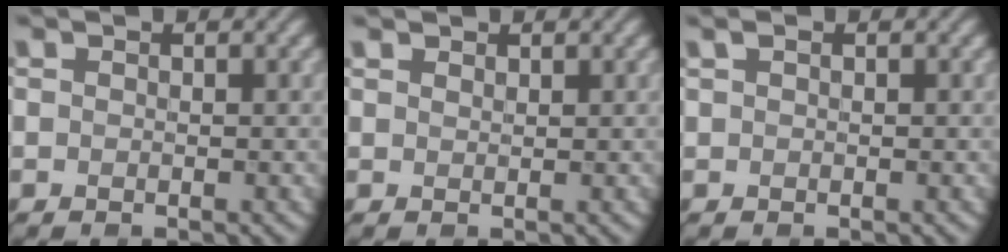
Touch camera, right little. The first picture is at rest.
{"total": 1.0, "force": [1.0, 0.2, 0.2], "torque": [-0.007, -0.002, 0.021]}
{"total": 0.6, "force": [0.3, 0.2, 0.5], "torque": [-0.010, 0.003, 0.007]}